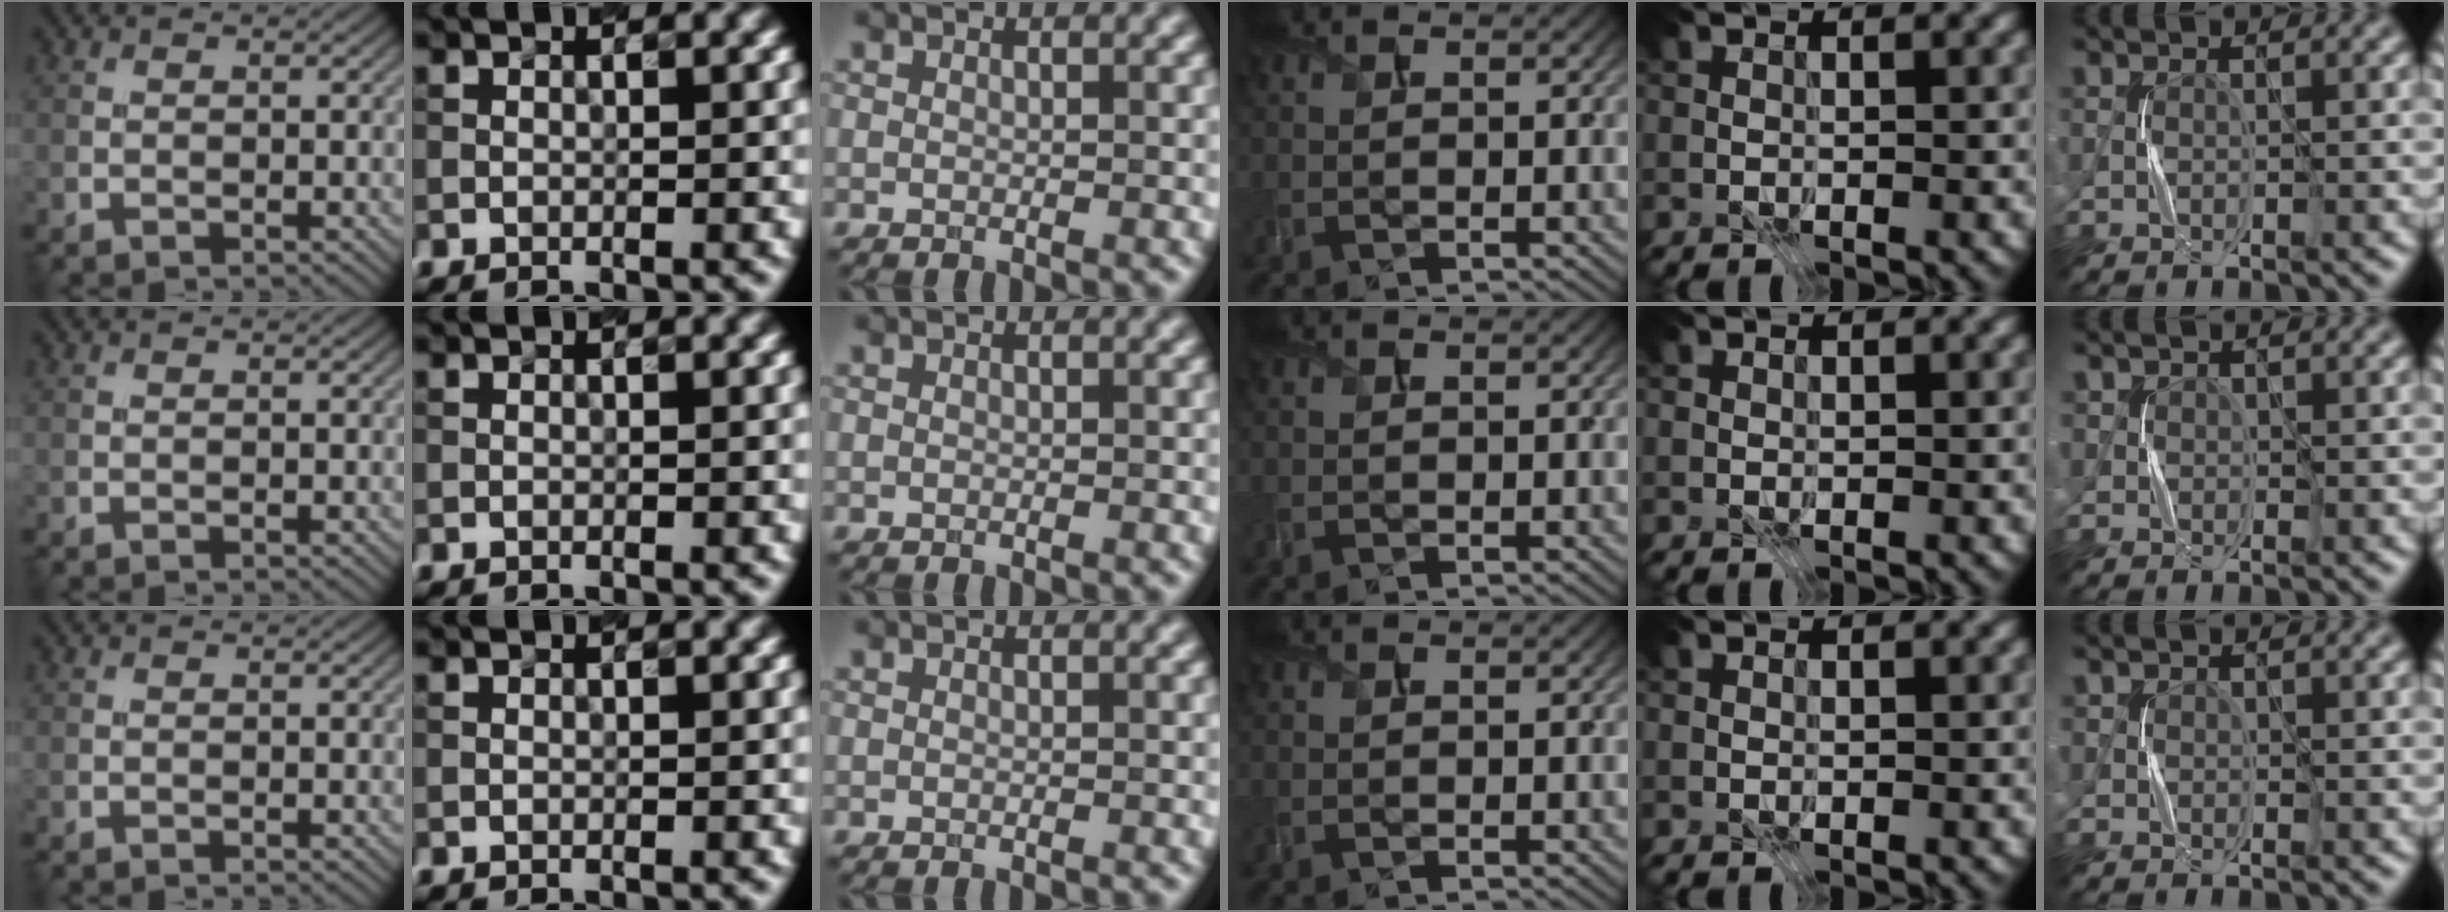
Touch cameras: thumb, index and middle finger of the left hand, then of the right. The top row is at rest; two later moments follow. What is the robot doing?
{"motion": "press", "object": "stapler"}